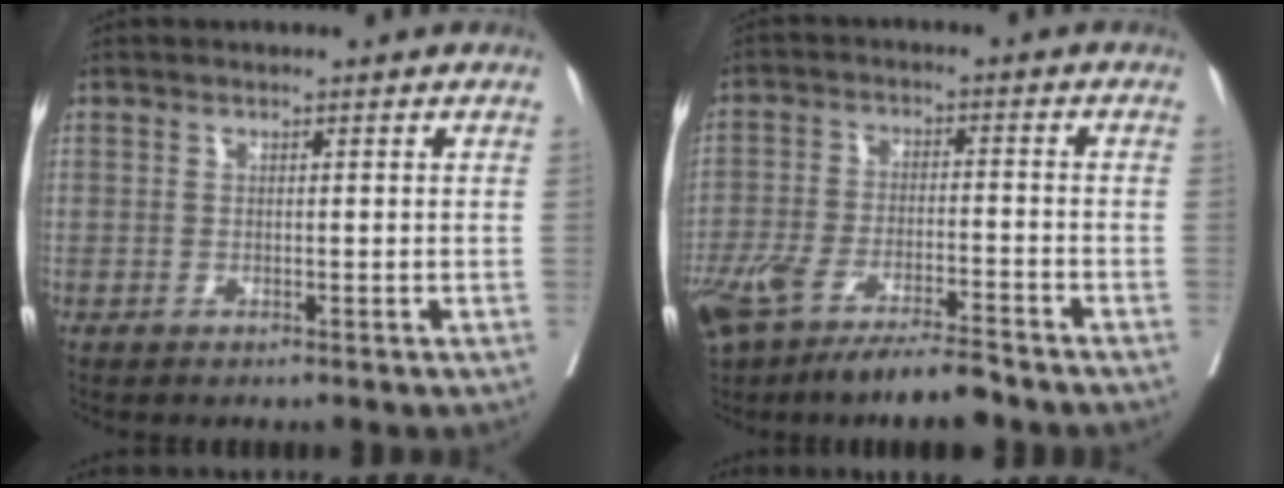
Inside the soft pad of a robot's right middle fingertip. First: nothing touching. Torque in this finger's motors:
{"motor_torque": [1.09, -1.04, 0.25, 0.19]}